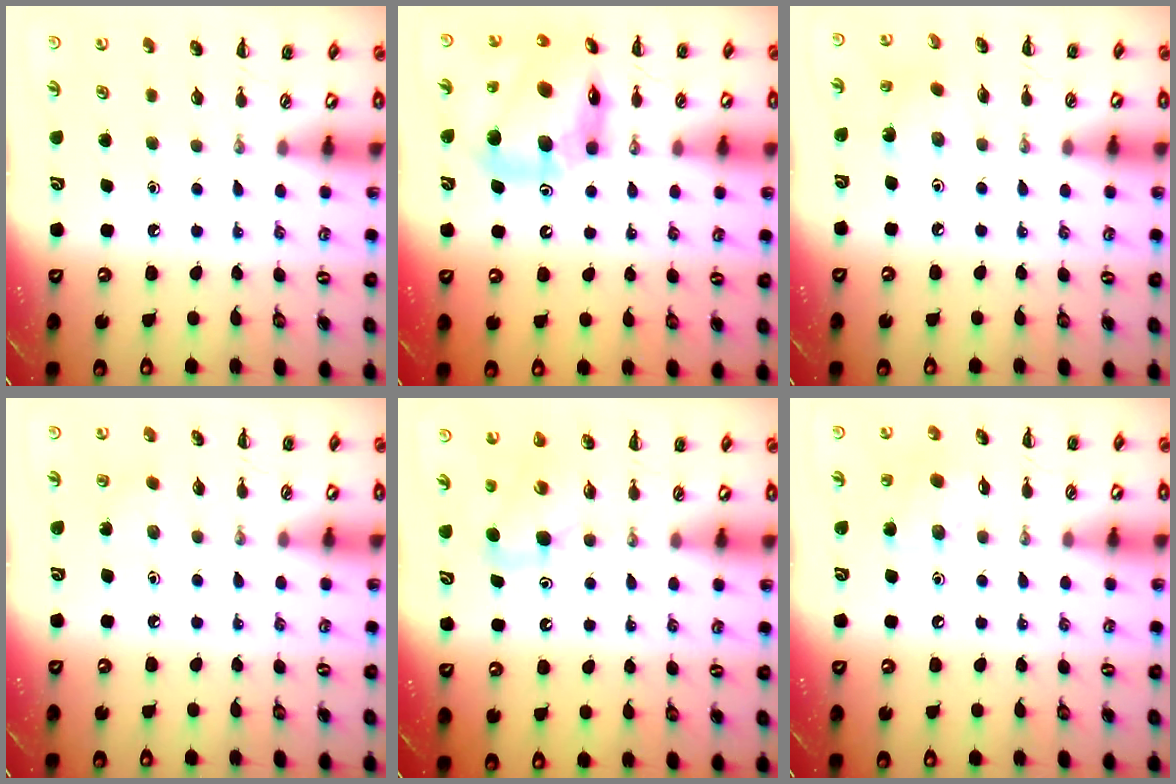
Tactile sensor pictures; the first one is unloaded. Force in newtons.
{"total": 17.1, "press": 16.3, "slide": 5.0}
{"total": 1.8, "press": 1.7, "slide": 0.5}
{"total": 1.4, "press": 1.3, "slide": 0.5}
{"total": 6.5, "press": 6.5, "slide": 0.9}
{"total": 10.2, "press": 10.0, "slide": 2.2}